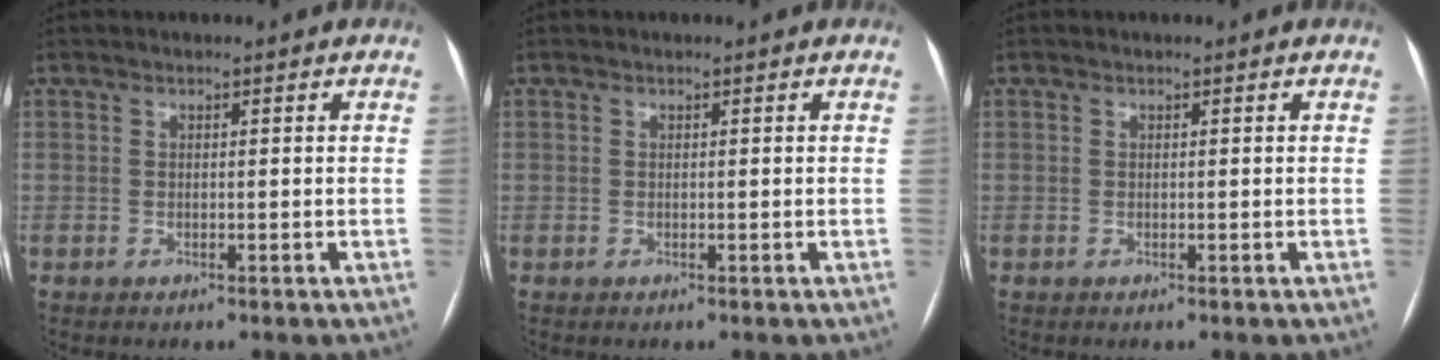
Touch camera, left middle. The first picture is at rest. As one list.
[{"total": 0.0}, {"total": 0.0}]